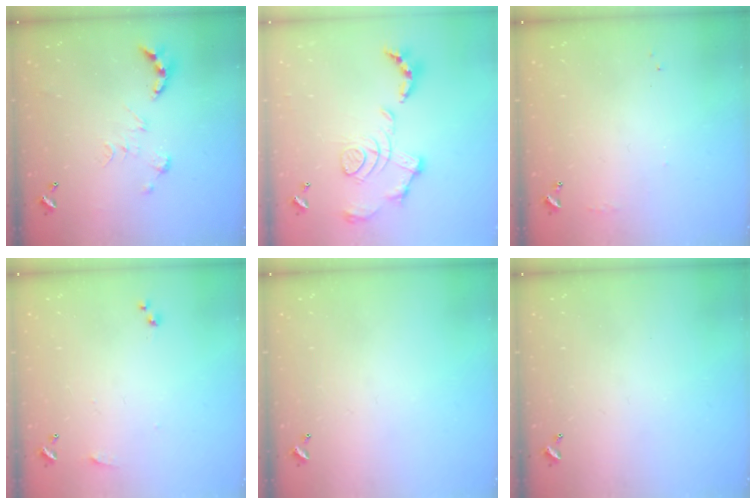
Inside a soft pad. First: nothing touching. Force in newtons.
{"total": 1.7, "press": 1.1, "slide": 1.3}
{"total": 4.3, "press": 4.3, "slide": 0.6}
{"total": 5.1, "press": 5.0, "slide": 0.7}
{"total": 0.0}
{"total": 0.0}